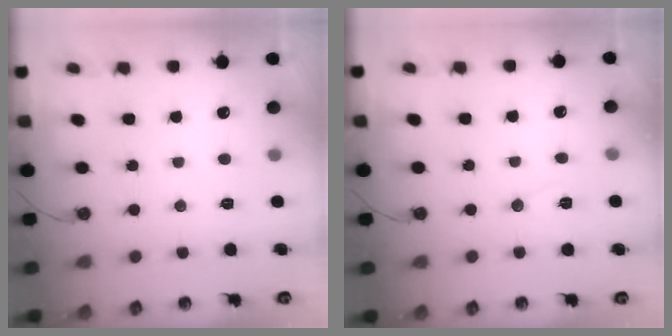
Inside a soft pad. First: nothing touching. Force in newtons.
{"total": 6.9, "press": 5.3, "slide": 4.5}